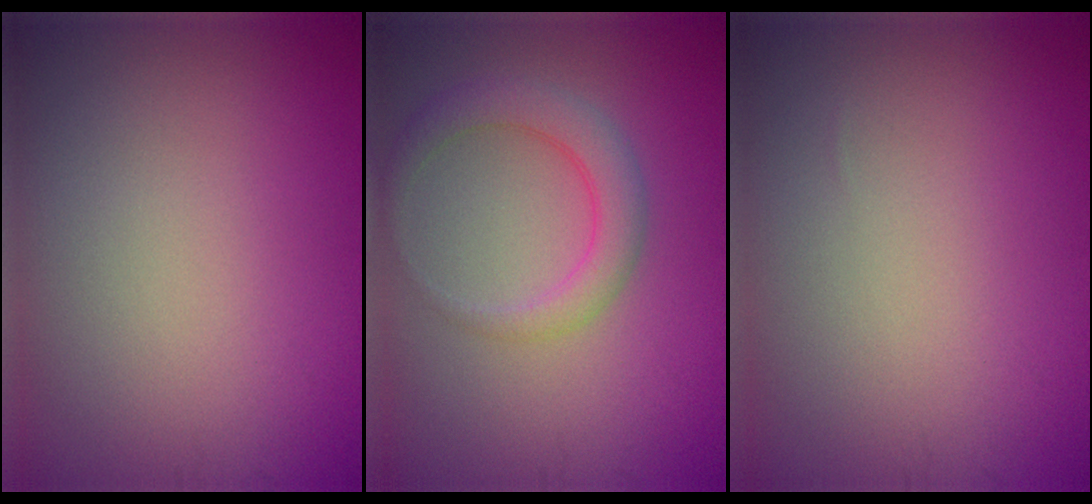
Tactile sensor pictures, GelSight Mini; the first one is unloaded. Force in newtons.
{"total": 3.2, "press": 3.2, "slide": 0.2}
{"total": 0.0}